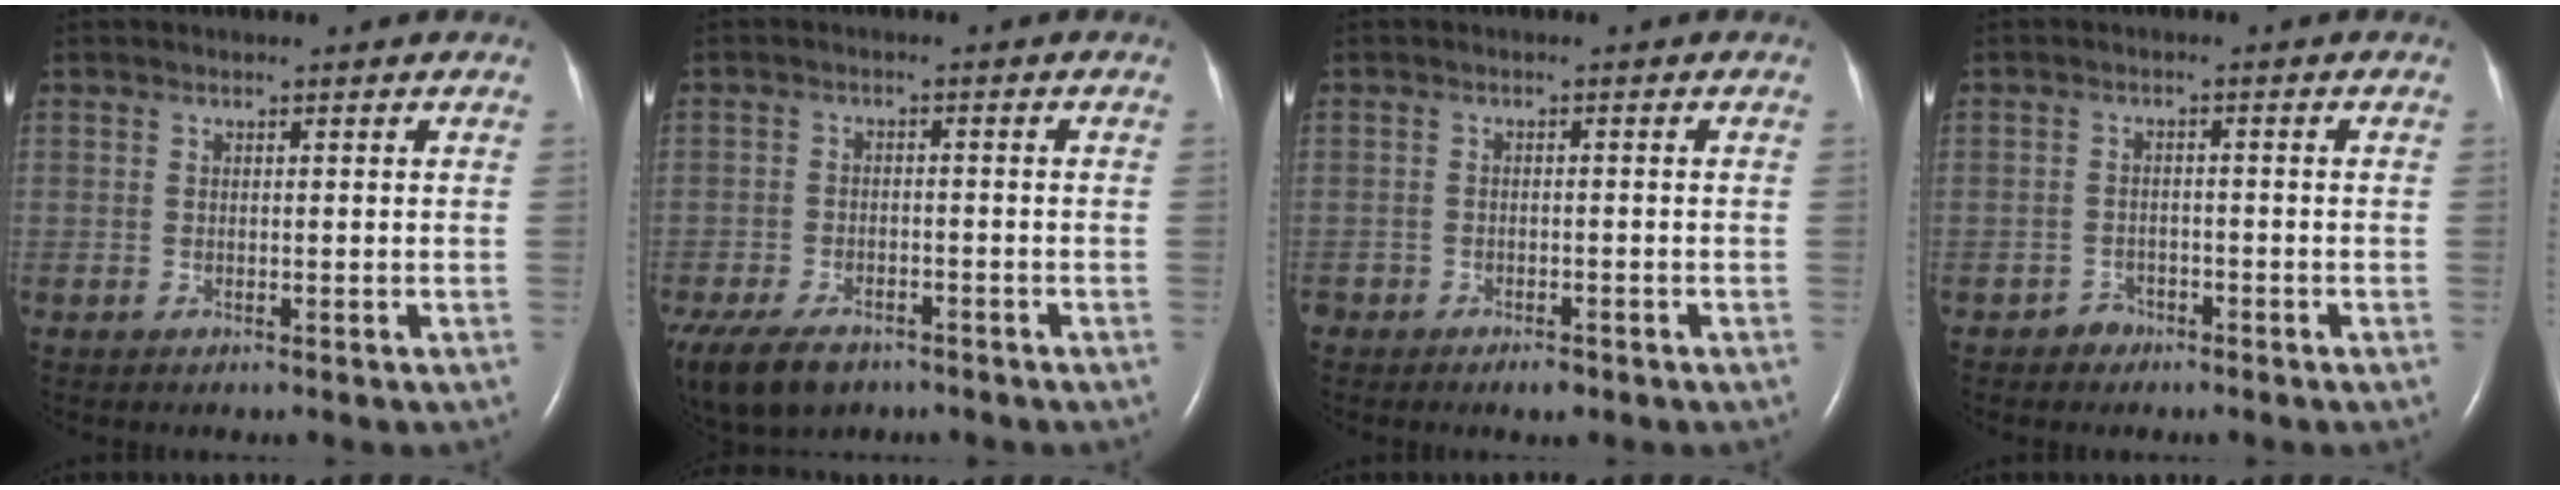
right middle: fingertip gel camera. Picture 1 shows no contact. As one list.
[{"total": 14.6, "force": [-9.6, 8.3, 7.3], "torque": [-0.204, -0.032, -0.146]}, {"total": 2.8, "force": [-2.1, 1.4, 1.2], "torque": [-0.017, 0.000, -0.027]}, {"total": 2.0, "force": [-1.5, 1.3, 0.0], "torque": [-0.003, 0.006, -0.028]}]